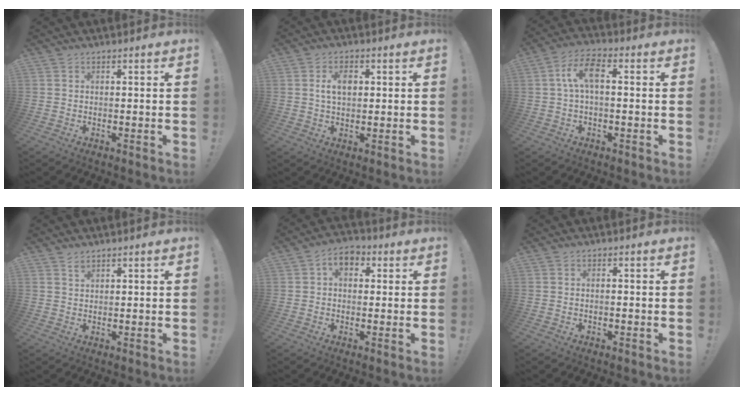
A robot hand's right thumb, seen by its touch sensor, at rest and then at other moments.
{"total": 5.4, "force": [1.1, 3.4, 4.0], "torque": [-0.062, 0.003, 0.016]}
{"total": 8.3, "force": [0.9, 3.5, 7.4], "torque": [-0.149, 0.011, 0.018]}
{"total": 1.3, "force": [1.2, 0.5, 0.4], "torque": [0.005, -0.011, 0.019]}
{"total": 5.9, "force": [1.4, 4.4, 3.7], "torque": [-0.053, 0.002, 0.026]}
{"total": 0.7, "force": [-0.5, 0.1, 0.5], "torque": [-0.010, 0.002, -0.008]}